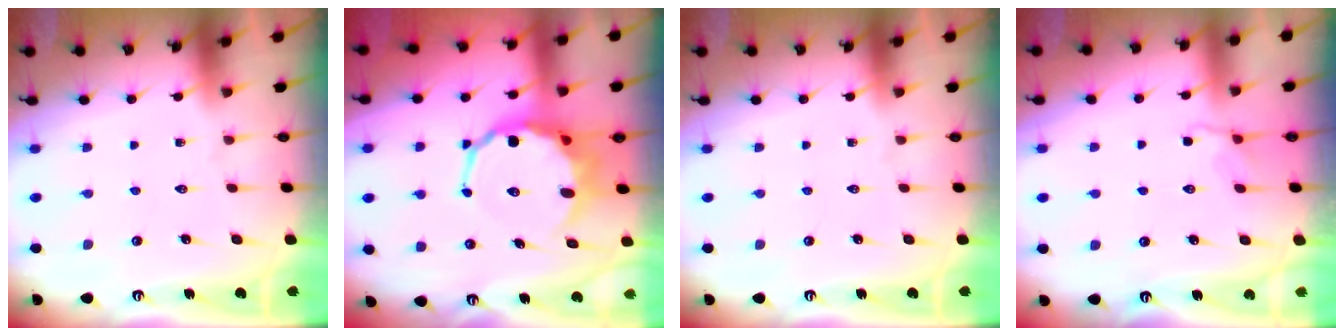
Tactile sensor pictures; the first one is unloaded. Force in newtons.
{"total": 9.4, "press": 9.0, "slide": 2.8}
{"total": 0.0}
{"total": 2.2, "press": 1.5, "slide": 1.6}